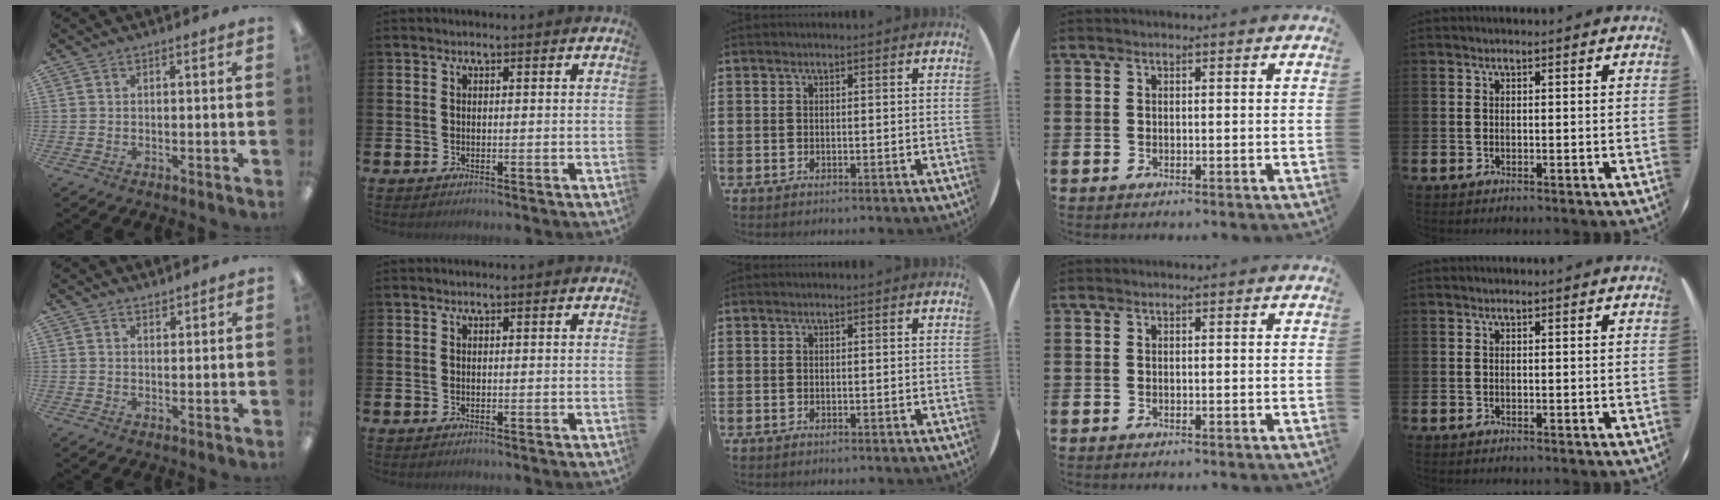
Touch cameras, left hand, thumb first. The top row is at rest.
{"thumb": {"total": 1.7, "force": [1.7, 0.4, 0.0], "torque": [0.008, -0.009, 0.031]}}